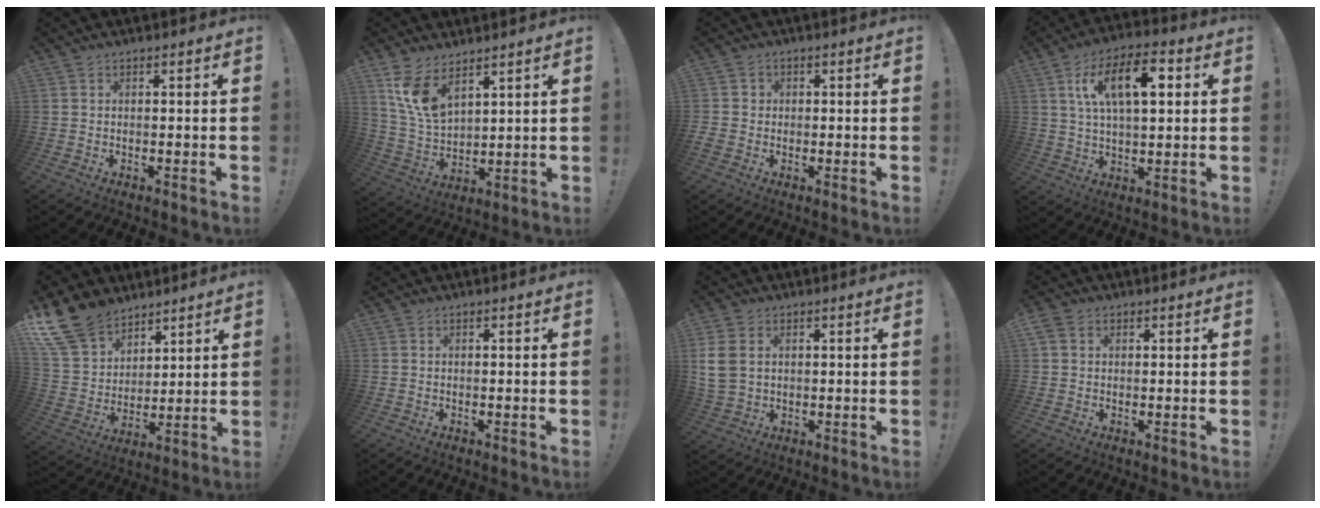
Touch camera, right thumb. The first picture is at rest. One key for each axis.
{"total": 10.7, "fx": 6.9, "fy": 5.4, "fz": 6.1, "tx": -0.124, "ty": -0.035, "tz": 0.135}
{"total": 2.8, "fx": -0.4, "fy": 2.5, "fz": 1.1, "tx": -0.021, "ty": 0.001, "tz": -0.010}
{"total": 14.9, "fx": 4.5, "fy": 7.0, "fz": 12.3, "tx": -0.217, "ty": 0.010, "tz": 0.074}
{"total": 15.8, "fx": 11.4, "fy": 9.6, "fz": 5.3, "tx": -0.113, "ty": -0.073, "tz": 0.223}
{"total": 0.0}
{"total": 6.8, "fx": 2.7, "fy": 4.8, "fz": 3.9, "tx": -0.076, "ty": -0.007, "tz": 0.054}
{"total": 2.7, "fx": 1.2, "fy": 2.0, "fz": 1.4, "tx": -0.029, "ty": 0.003, "tz": 0.024}